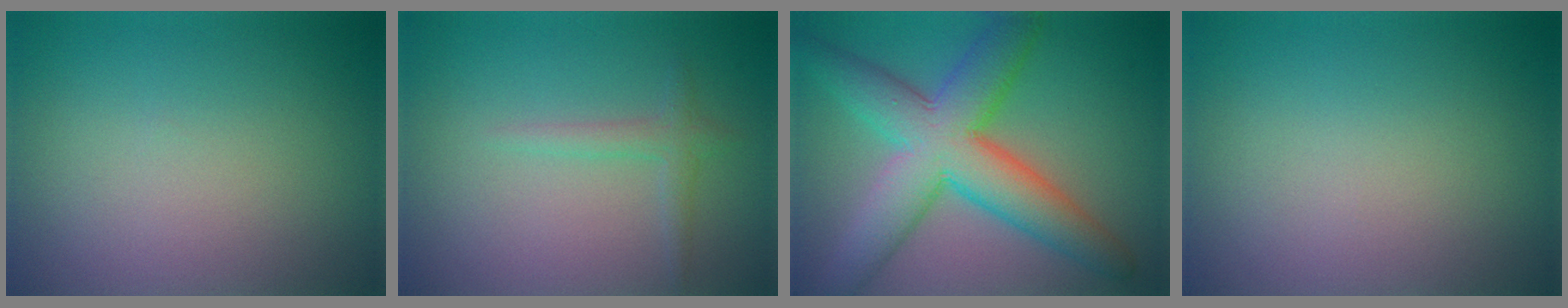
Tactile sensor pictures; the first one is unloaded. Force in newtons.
{"total": 1.5, "press": 1.4, "slide": 0.1}
{"total": 9.5, "press": 9.5, "slide": 0.2}
{"total": 0.0}